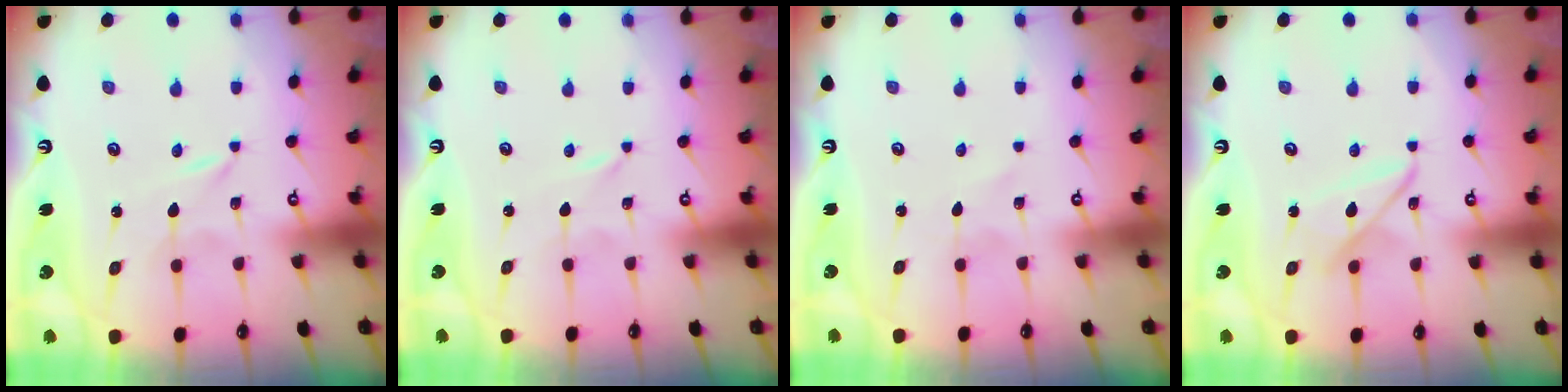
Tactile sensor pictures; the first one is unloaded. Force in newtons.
{"total": 0.0}
{"total": 0.9, "press": 0.9, "slide": 0.0}
{"total": 8.3, "press": 8.3, "slide": 0.4}